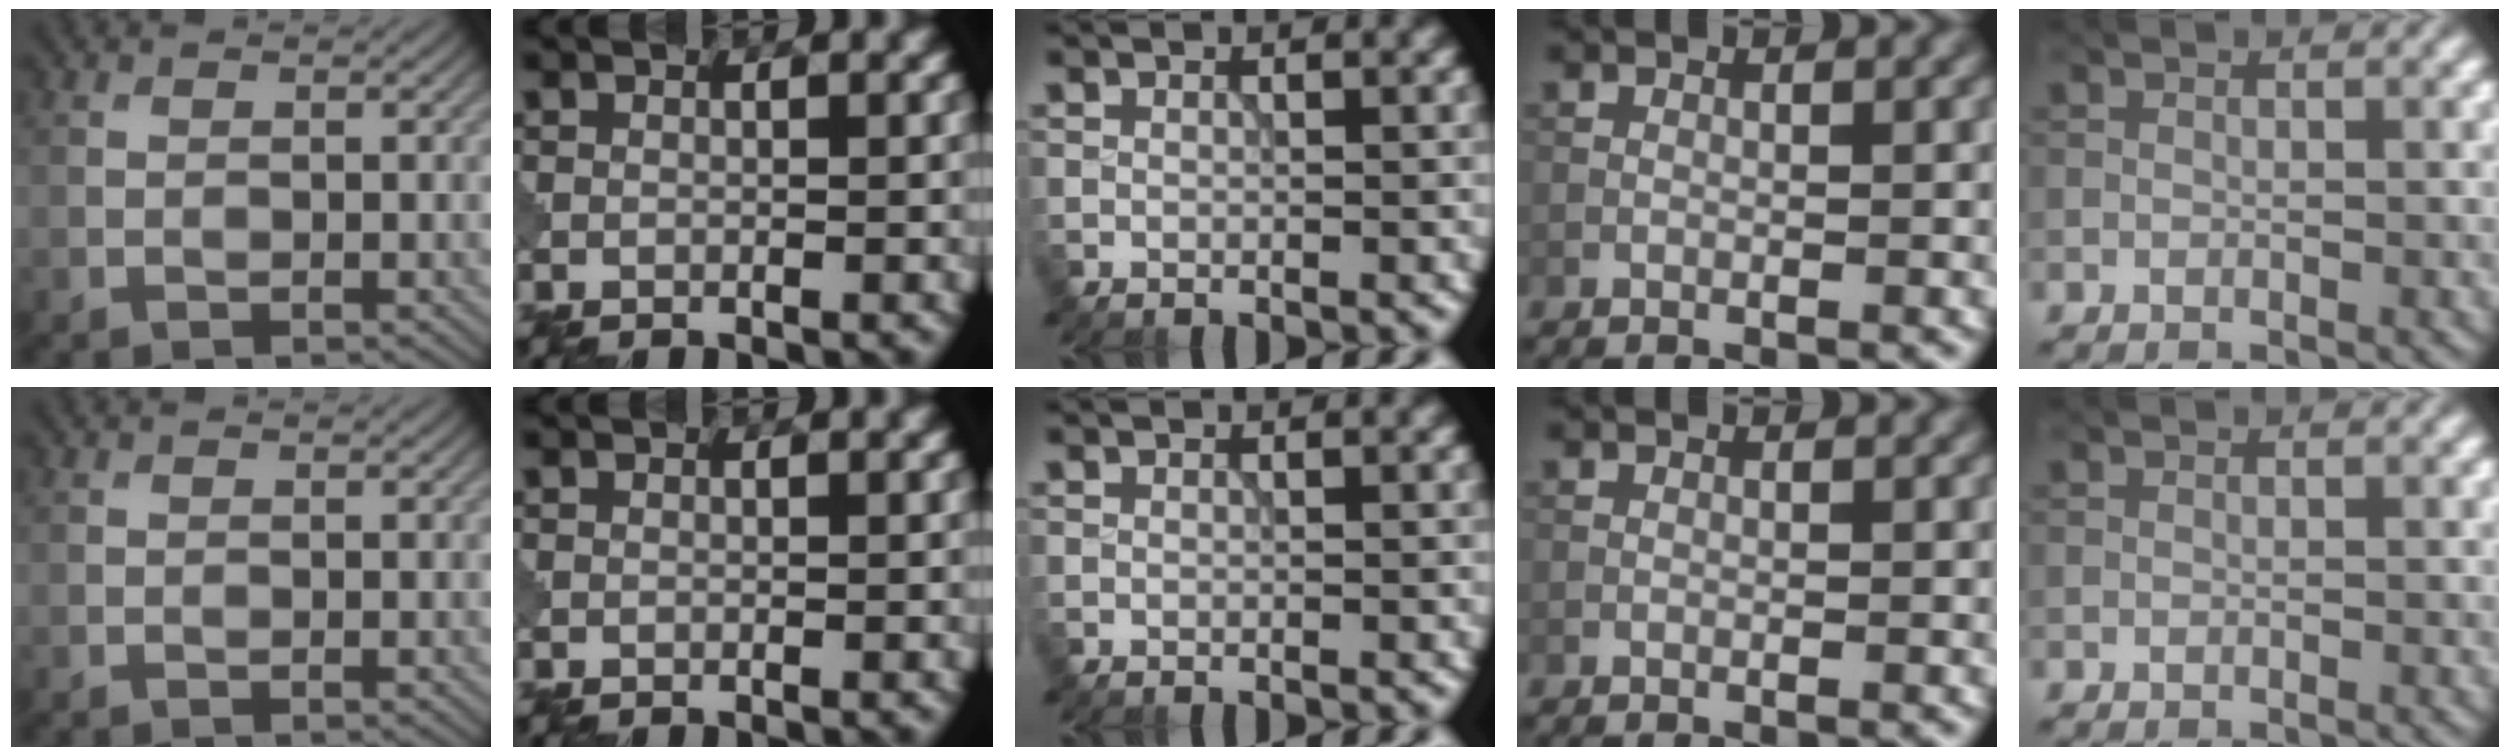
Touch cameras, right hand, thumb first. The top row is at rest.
{}